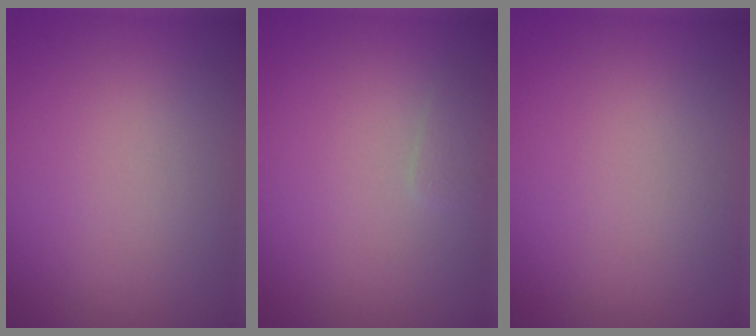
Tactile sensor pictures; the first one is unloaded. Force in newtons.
{"total": 0.9, "press": 0.9, "slide": 0.0}
{"total": 0.0}